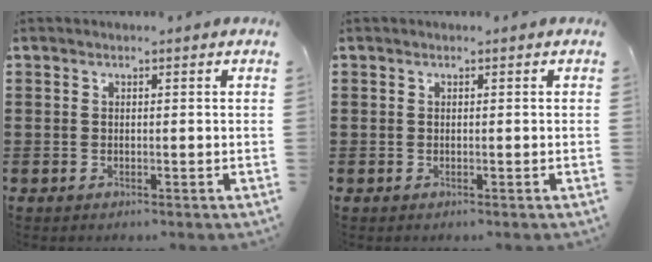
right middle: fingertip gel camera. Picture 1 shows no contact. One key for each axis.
{"total": 0.0}